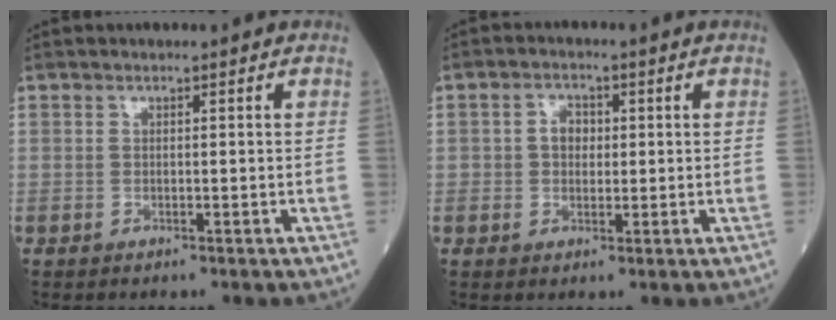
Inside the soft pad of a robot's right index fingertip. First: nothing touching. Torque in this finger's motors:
{"motor_torque": [0.07, 0.01, 0.04, 0.03]}